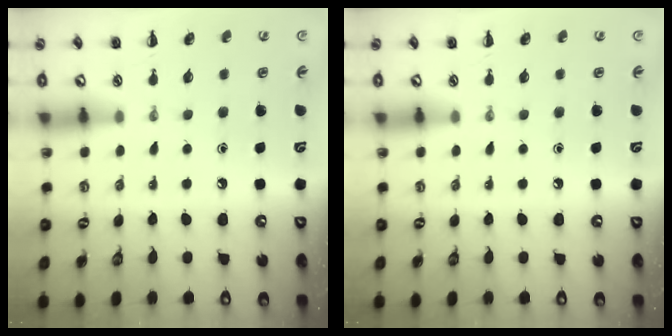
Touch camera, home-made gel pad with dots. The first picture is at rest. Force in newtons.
{"total": 0.0}